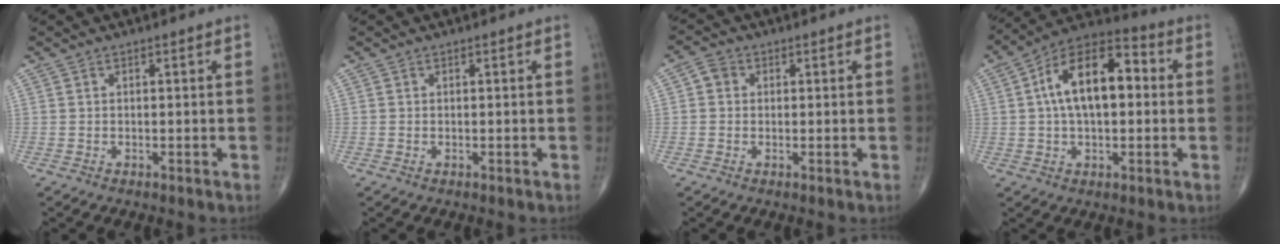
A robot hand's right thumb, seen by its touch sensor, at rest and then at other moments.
{"total": 0.0}
{"total": 2.7, "force": [0.3, 2.4, 1.1], "torque": [-0.009, 0.006, 0.001]}
{"total": 16.0, "force": [2.0, 8.4, 13.5], "torque": [-0.218, 0.035, 0.023]}